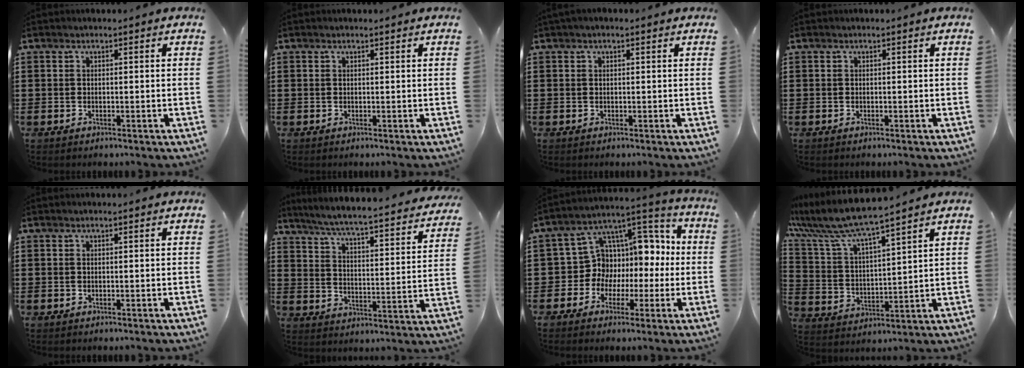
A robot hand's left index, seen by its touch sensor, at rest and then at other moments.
{"total": 0.0}
{"total": 0.6, "force": [0.0, 0.4, 0.5], "torque": [-0.009, 0.004, -0.001]}
{"total": 0.0}
{"total": 0.0}
{"total": 4.5, "force": [4.1, -0.3, 1.7], "torque": [-0.056, -0.039, 0.061]}
{"total": 8.4, "force": [0.0, 8.0, 2.5], "torque": [-0.076, -0.025, 0.002]}
{"total": 7.4, "force": [6.5, 0.0, 3.5], "torque": [-0.096, -0.038, 0.109]}